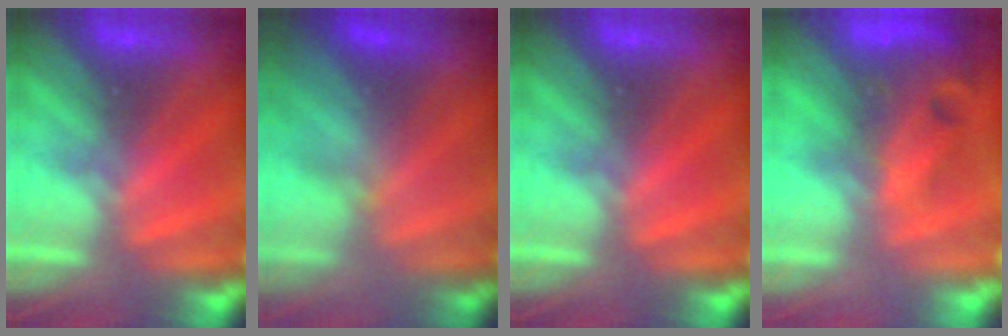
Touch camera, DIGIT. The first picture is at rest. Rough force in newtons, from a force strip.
{"total": 3.8}
{"total": 0.0}
{"total": 9.8}